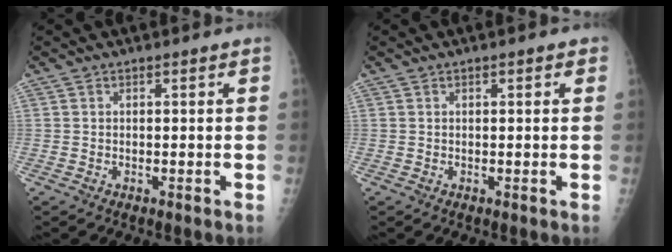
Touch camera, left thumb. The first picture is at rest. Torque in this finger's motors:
{"motor_torque": [-0.20, -0.02, -0.09, -0.10, 0.03]}